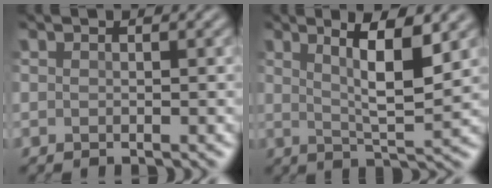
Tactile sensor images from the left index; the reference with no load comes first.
{"total": 5.6, "force": [2.0, 1.2, 5.2], "torque": [-0.081, -0.008, 0.035]}